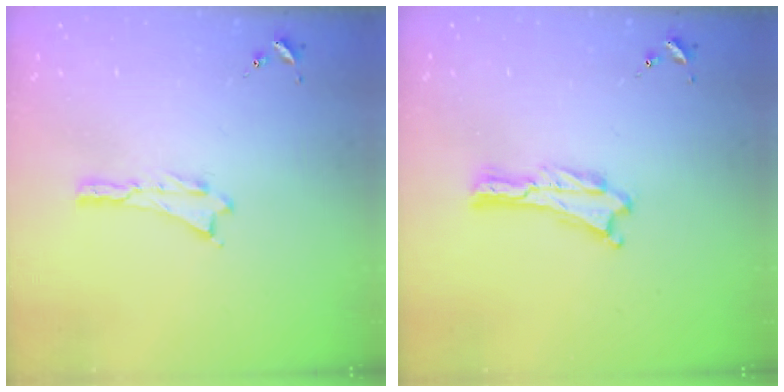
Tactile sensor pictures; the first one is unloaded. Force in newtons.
{"total": 0.0}